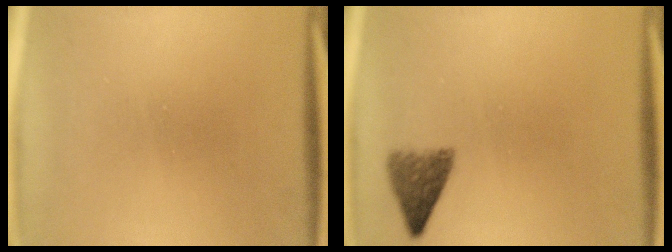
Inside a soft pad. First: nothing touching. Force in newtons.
{"total": 3.5}